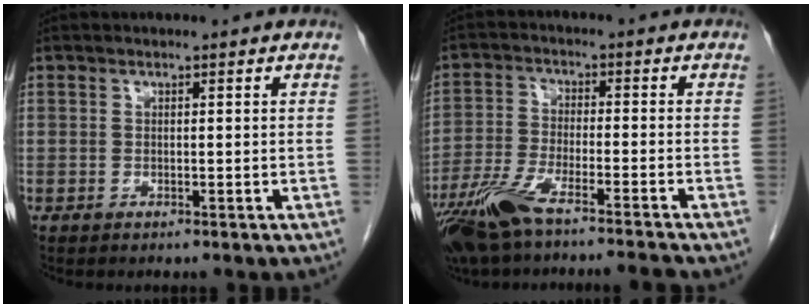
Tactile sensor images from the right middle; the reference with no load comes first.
{"total": 11.0, "force": [-8.8, 0.4, 6.6], "torque": [-0.128, -0.020, -0.155]}